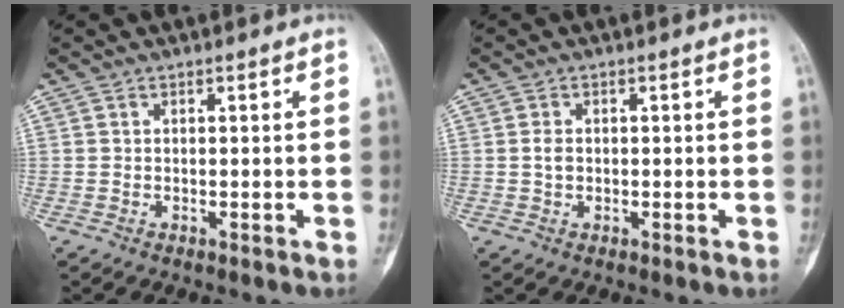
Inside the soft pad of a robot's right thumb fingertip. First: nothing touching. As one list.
[{"total": 1.4, "force": [0.0, 1.0, 1.0], "torque": [-0.017, 0.002, -0.002]}]